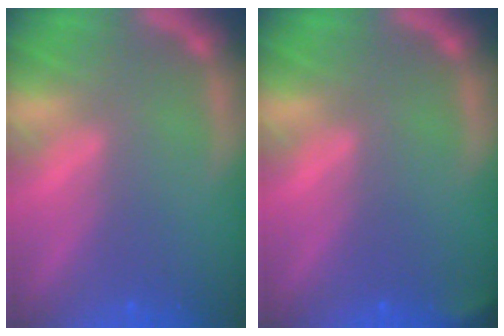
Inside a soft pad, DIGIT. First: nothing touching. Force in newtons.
{"total": 1.4}